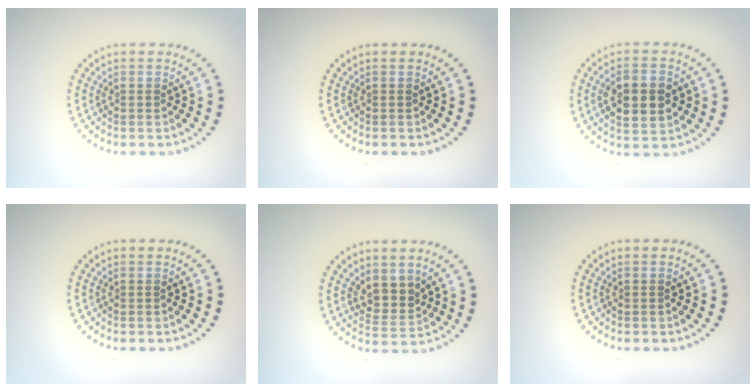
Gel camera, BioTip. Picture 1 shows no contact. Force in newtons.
{"total": 0.0}
{"total": 5.6, "press": 5.6, "slide": 0.4}
{"total": 0.0}
{"total": 2.8, "press": 2.2, "slide": 1.7}
{"total": 0.0}